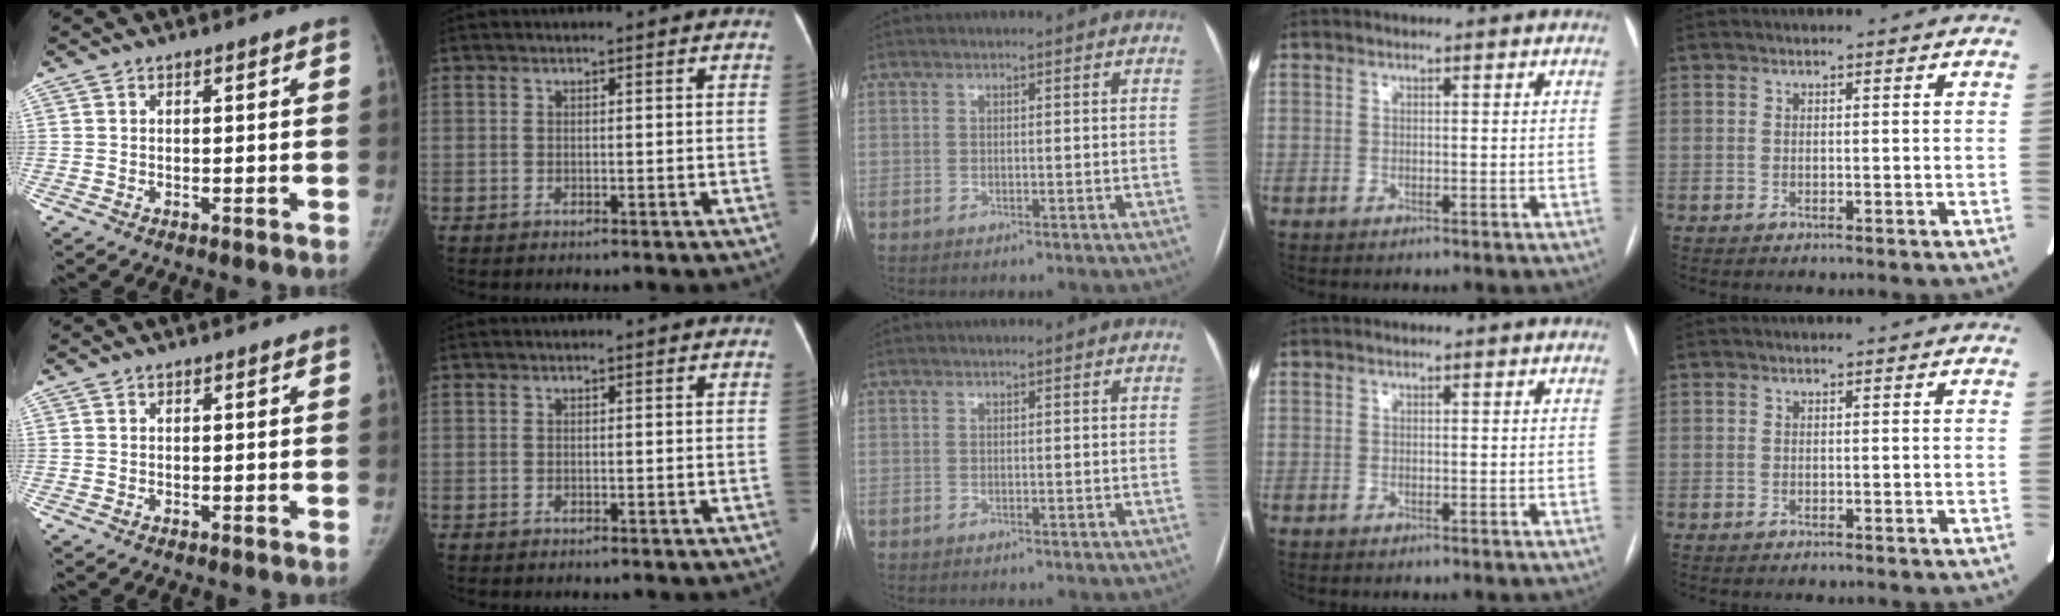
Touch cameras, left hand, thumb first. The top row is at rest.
{}